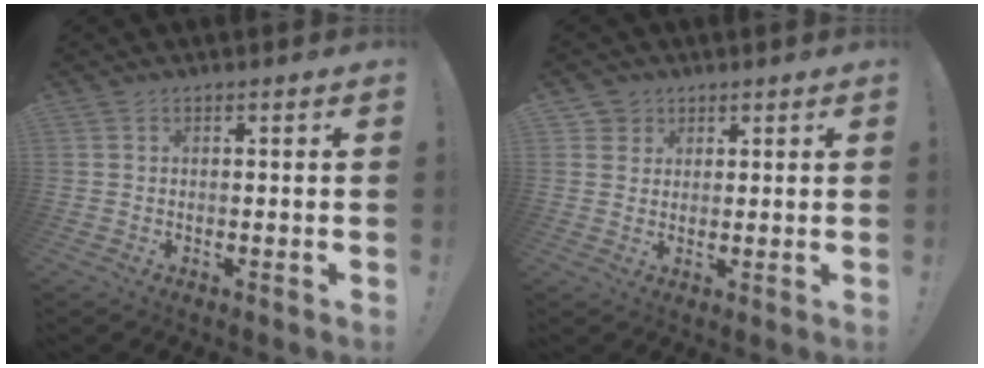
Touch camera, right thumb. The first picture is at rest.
{"total": 3.6, "force": [2.0, 3.0, 0.2], "torque": [-0.002, -0.009, 0.036]}